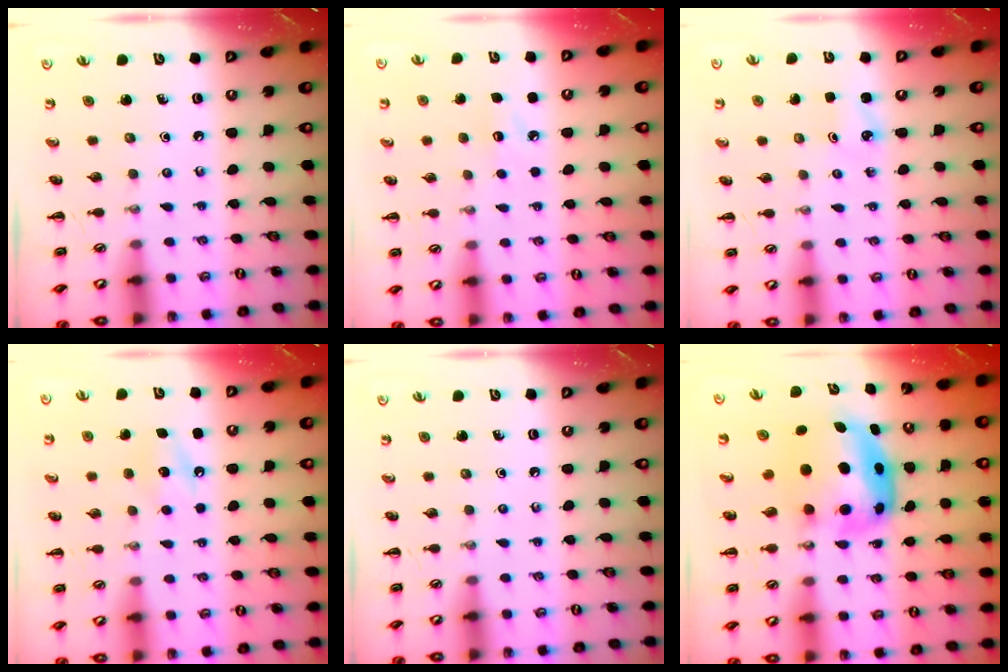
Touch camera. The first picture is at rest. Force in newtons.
{"total": 5.6, "press": 5.5, "slide": 1.4}
{"total": 2.3, "press": 2.2, "slide": 0.7}
{"total": 7.2, "press": 7.0, "slide": 1.8}
{"total": 0.0}
{"total": 7.0, "press": 6.8, "slide": 1.7}